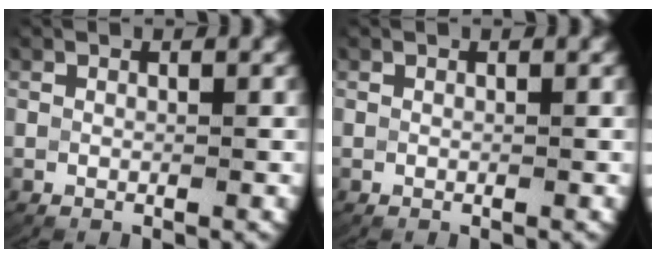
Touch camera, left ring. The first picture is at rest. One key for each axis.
{"total": 0.0}